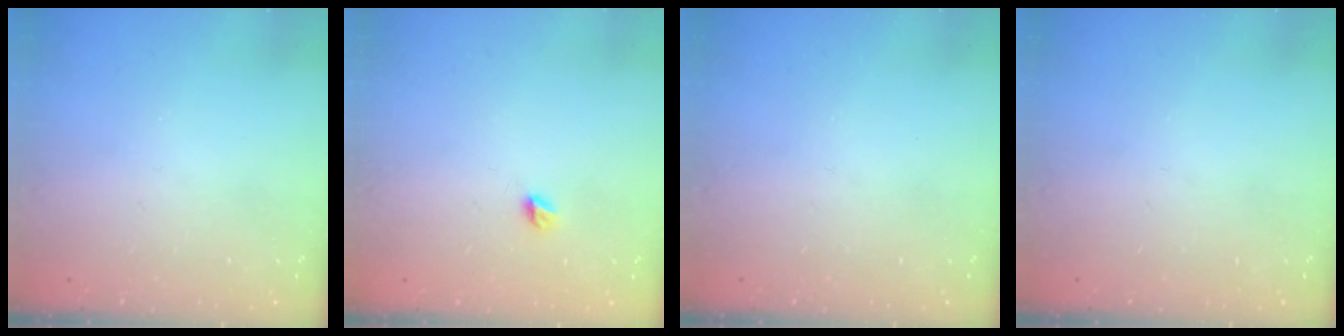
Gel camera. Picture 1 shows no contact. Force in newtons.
{"total": 4.3, "press": 4.2, "slide": 0.5}
{"total": 0.0}
{"total": 0.0}